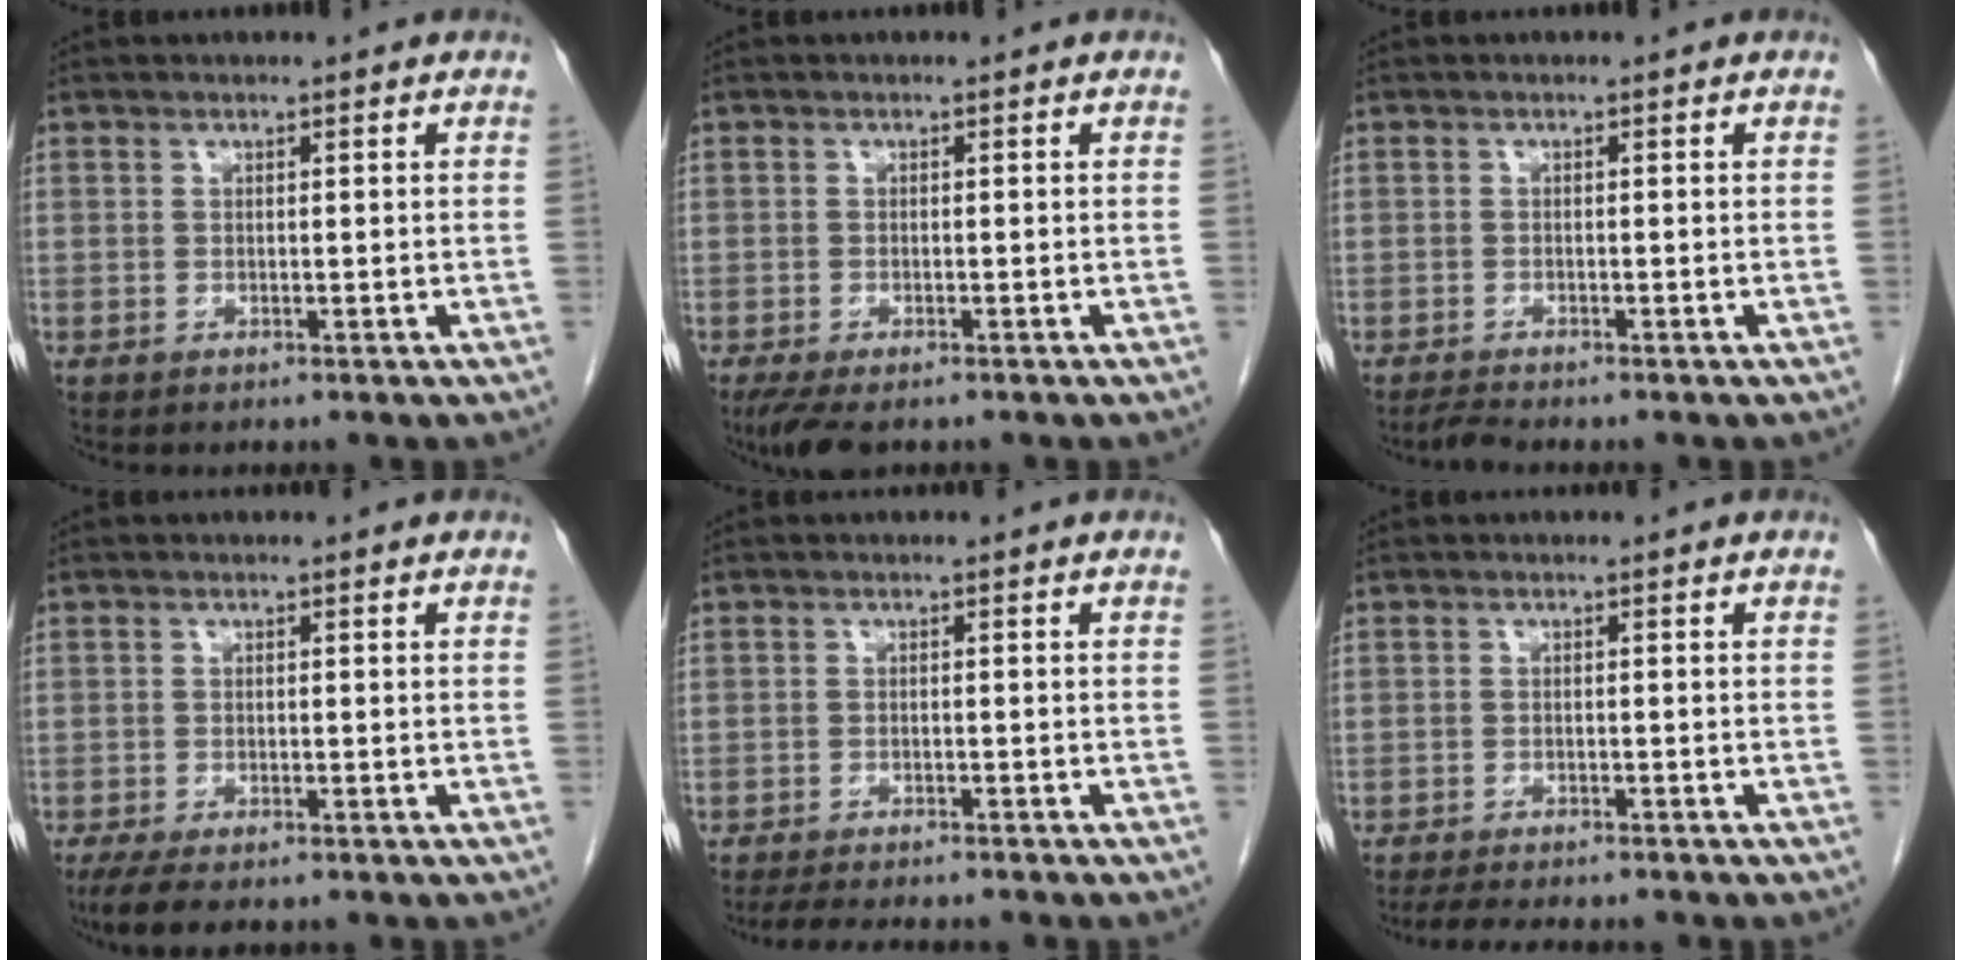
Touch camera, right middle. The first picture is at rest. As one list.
[{"total": 4.3, "force": [-3.0, 1.6, 2.6], "torque": [-0.049, -0.011, -0.049]}, {"total": 1.3, "force": [-1.2, -0.3, 0.4], "torque": [-0.015, -0.006, -0.025]}, {"total": 5.5, "force": [-4.2, 1.5, 3.3], "torque": [-0.053, -0.013, -0.065]}, {"total": 9.3, "force": [-8.2, 1.5, 4.1], "torque": [-0.055, -0.011, -0.113]}, {"total": 9.0, "force": [-7.9, 1.6, 4.1], "torque": [-0.055, -0.009, -0.111]}]